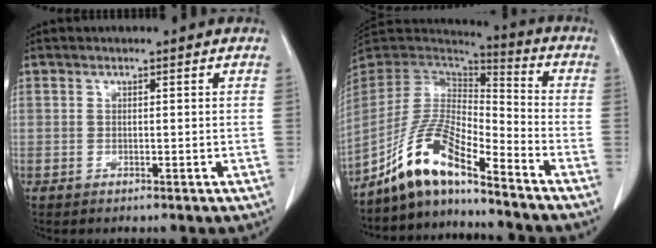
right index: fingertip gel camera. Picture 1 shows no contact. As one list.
[{"total": 12.2, "force": [-9.0, 2.1, 8.0], "torque": [-0.169, 0.013, -0.171]}]